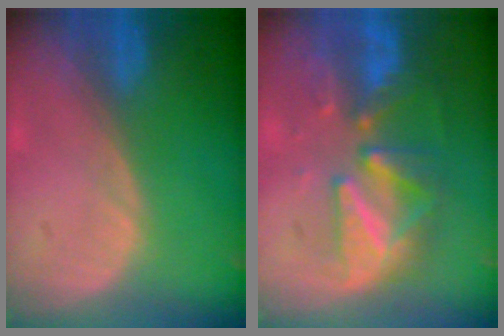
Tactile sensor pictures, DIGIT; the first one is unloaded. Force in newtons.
{"total": 9.0, "press": 8.4, "slide": 3.3}